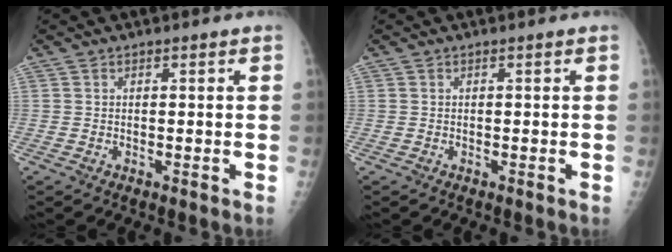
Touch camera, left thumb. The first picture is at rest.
{"total": 0.0}